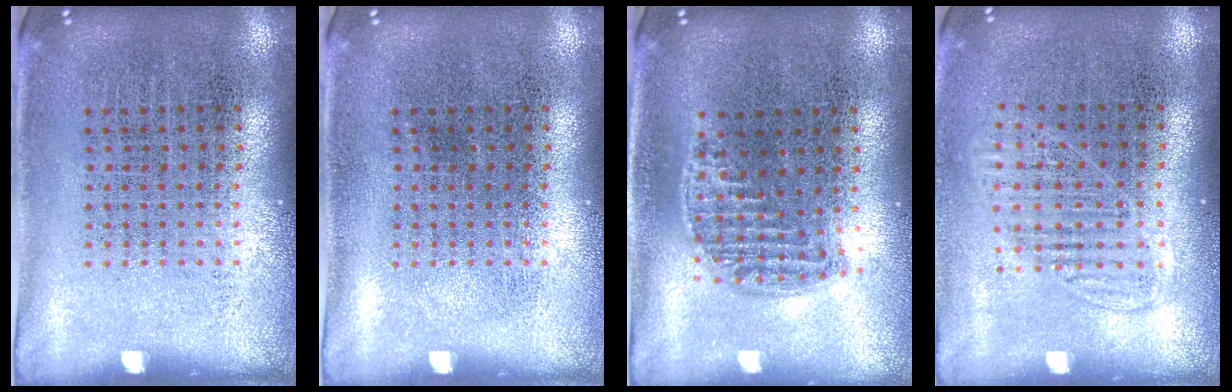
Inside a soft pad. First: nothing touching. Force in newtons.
{"total": 0.0}
{"total": 1.2, "press": 1.1, "slide": 0.5}
{"total": 1.3, "press": 1.2, "slide": 0.6}